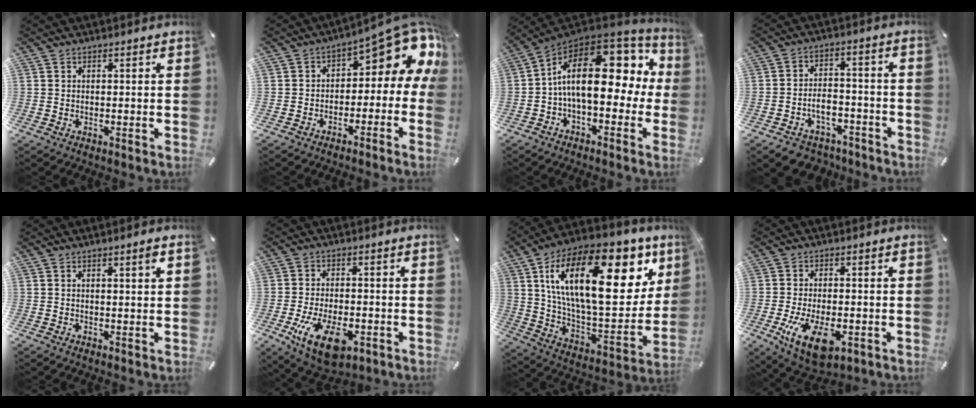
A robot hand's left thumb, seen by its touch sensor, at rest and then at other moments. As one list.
[{"total": 10.7, "force": [4.8, 5.2, 8.0], "torque": [-0.092, -0.048, 0.073]}, {"total": 20.8, "force": [3.5, 10.7, 17.5], "torque": [-0.312, -0.025, 0.060]}, {"total": 7.2, "force": [-3.6, 5.4, 3.1], "torque": [-0.054, 0.029, -0.062]}, {"total": 1.8, "force": [0.8, 0.2, 1.6], "torque": [-0.032, 0.000, 0.013]}, {"total": 12.8, "force": [-4.9, 7.4, 9.3], "torque": [-0.178, 0.000, -0.087]}, {"total": 30.2, "force": [12.2, 13.7, 24.0], "torque": [-0.393, -0.068, 0.209]}, {"total": 12.0, "force": [-4.0, 6.9, 9.0], "torque": [-0.177, -0.006, -0.070]}]